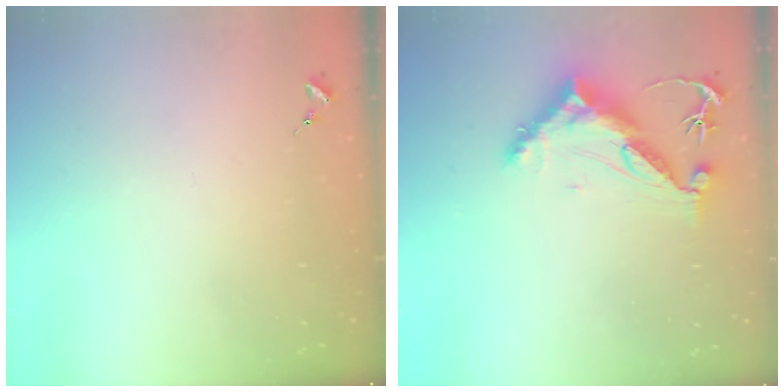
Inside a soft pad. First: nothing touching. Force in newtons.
{"total": 11.7, "press": 11.7, "slide": 0.9}